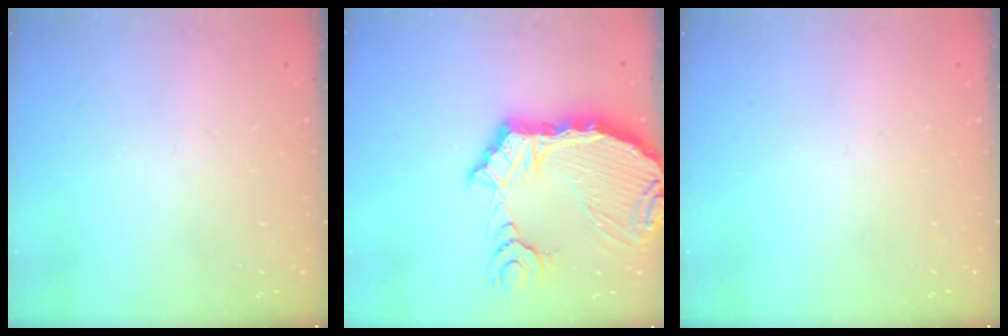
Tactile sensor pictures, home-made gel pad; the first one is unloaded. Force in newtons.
{"total": 14.3, "press": 13.9, "slide": 3.3}
{"total": 0.0}